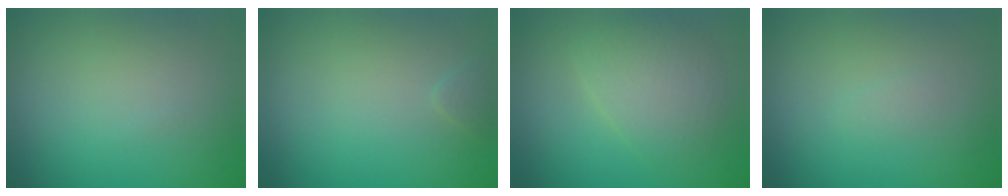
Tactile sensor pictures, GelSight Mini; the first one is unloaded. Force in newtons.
{"total": 0.7, "press": 0.7, "slide": 0.1}
{"total": 3.2, "press": 3.2, "slide": 0.1}
{"total": 0.5, "press": 0.5, "slide": 0.1}